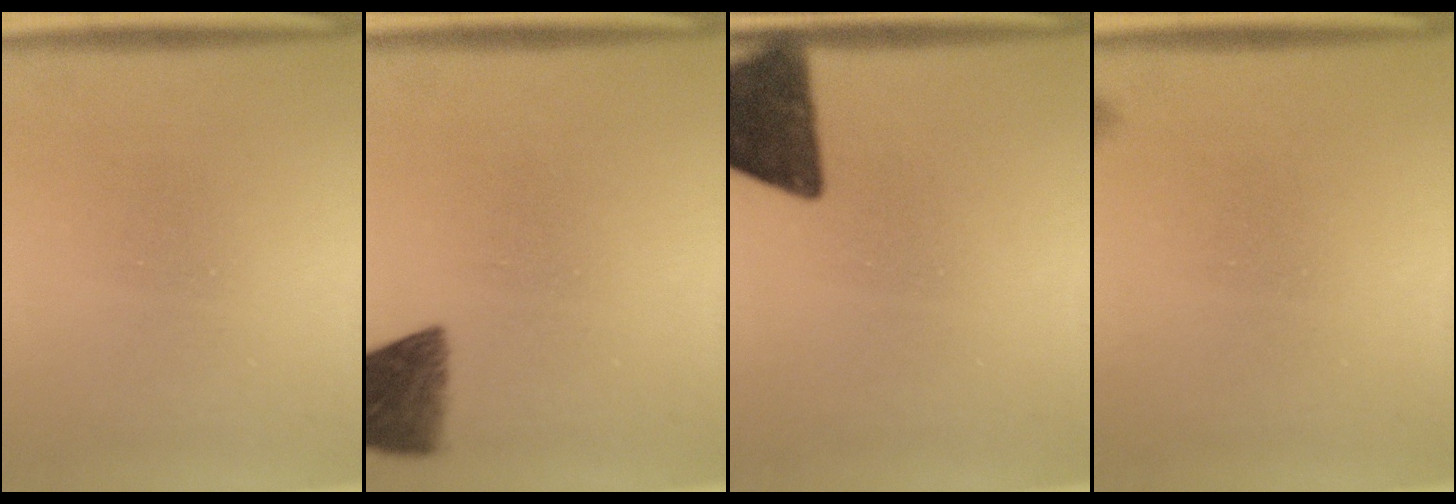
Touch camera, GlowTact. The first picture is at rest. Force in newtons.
{"total": 7.4}
{"total": 13.7}
{"total": 0.6}